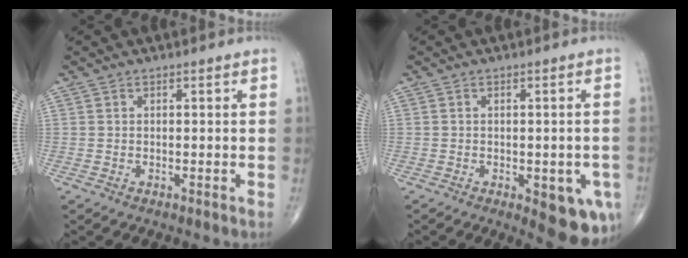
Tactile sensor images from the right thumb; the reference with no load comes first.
{"total": 9.3, "force": [-3.3, 3.8, 7.9], "torque": [-0.073, -0.002, -0.032]}